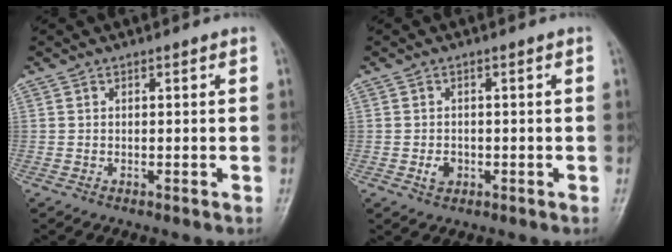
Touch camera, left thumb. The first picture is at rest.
{"total": 2.1, "force": [-0.6, 1.7, 1.2], "torque": [-0.016, 0.002, -0.007]}